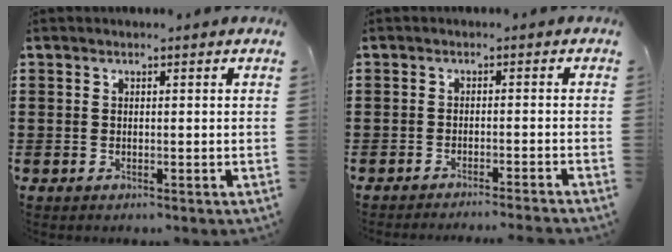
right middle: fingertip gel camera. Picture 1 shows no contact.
{"total": 1.8, "force": [-1.7, -0.5, 0.5], "torque": [-0.009, 0.001, -0.033]}